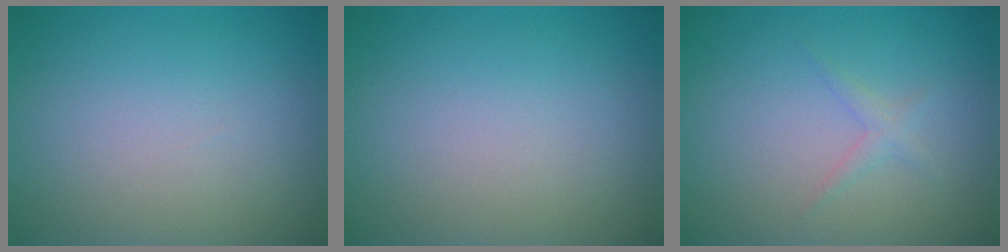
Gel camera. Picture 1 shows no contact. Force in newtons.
{"total": 0.0}
{"total": 1.0, "press": 1.0, "slide": 0.0}